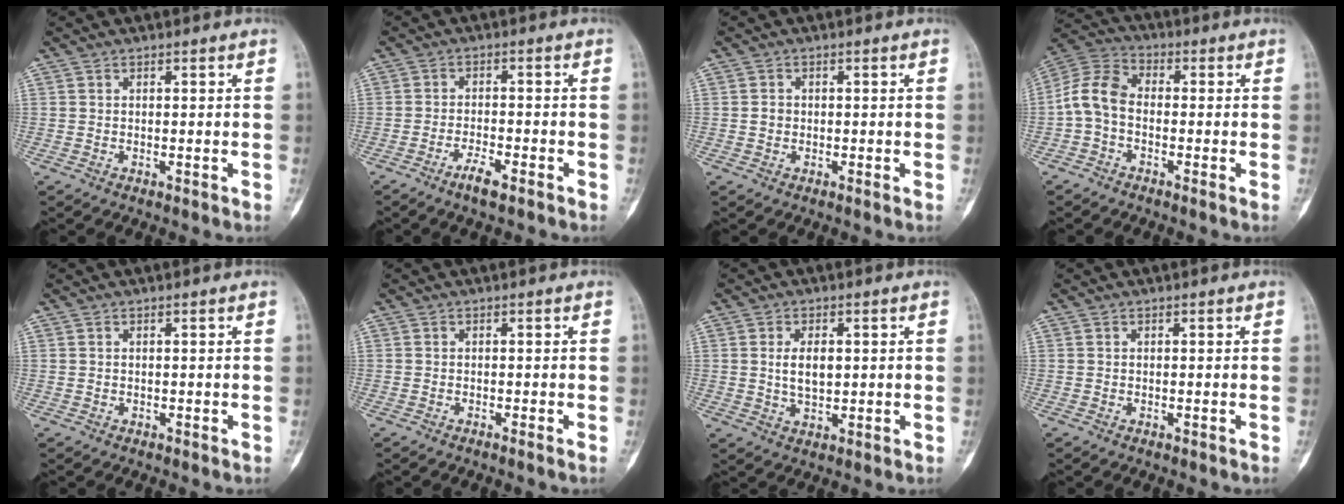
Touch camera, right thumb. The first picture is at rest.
{"total": 3.8, "force": [-2.7, 0.8, 2.6], "torque": [-0.056, 0.014, -0.051]}
{"total": 1.2, "force": [-0.3, 1.0, 0.6], "torque": [-0.006, 0.003, -0.006]}
{"total": 7.9, "force": [-1.4, 5.1, 6.0], "torque": [-0.115, 0.023, -0.047]}
{"total": 0.0}
{"total": 0.5, "force": [-0.4, -0.2, 0.3], "torque": [-0.007, 0.000, -0.012]}
{"total": 5.0, "force": [0.8, 2.9, 4.0], "torque": [-0.067, -0.004, 0.017]}
{"total": 0.0}